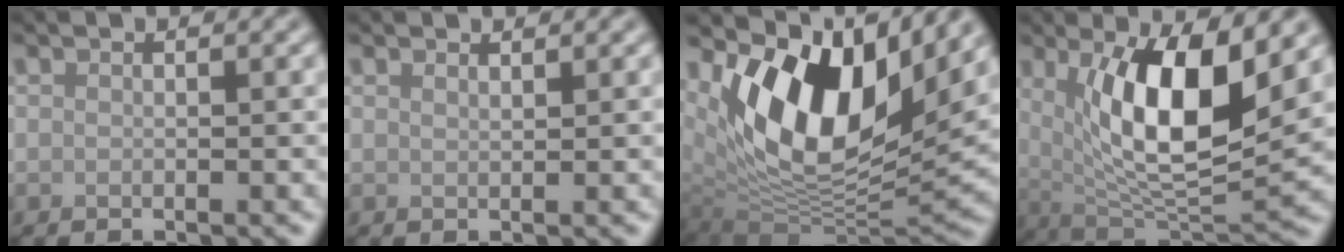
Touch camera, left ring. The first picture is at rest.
{"total": 0.7, "force": [0.7, 0.1, 0.2], "torque": [0.001, -0.001, 0.012]}
{"total": 13.6, "force": [5.6, 7.4, 10.0], "torque": [-0.177, -0.004, 0.106]}
{"total": 10.0, "force": [2.6, 3.5, 9.0], "torque": [-0.152, -0.018, 0.052]}